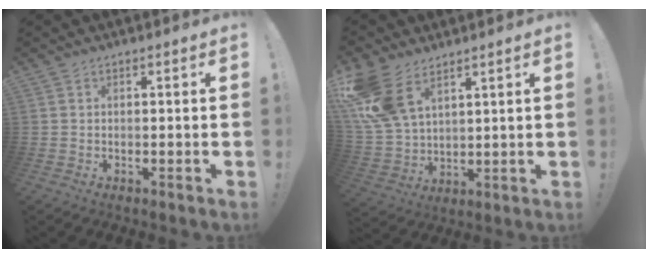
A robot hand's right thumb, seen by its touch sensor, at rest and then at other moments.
{"total": 14.7, "force": [8.3, 8.8, 8.4], "torque": [-0.174, -0.038, 0.164]}